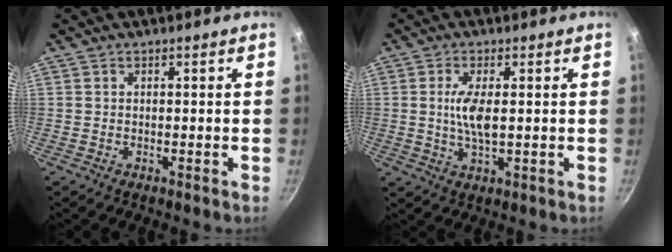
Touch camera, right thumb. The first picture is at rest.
{"total": 5.9, "force": [0.5, 2.0, 5.5], "torque": [-0.116, -0.002, 0.010]}